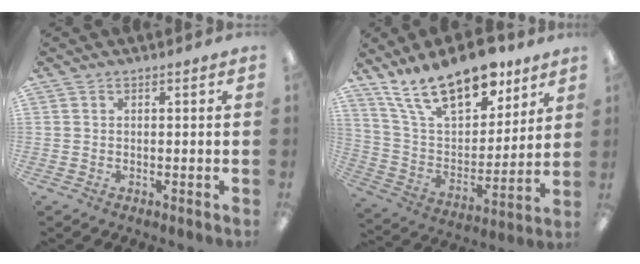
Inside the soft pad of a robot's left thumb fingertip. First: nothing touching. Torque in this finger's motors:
{"motor_torque": [0.50, 0.33, 1.40, -1.37, 0.13]}